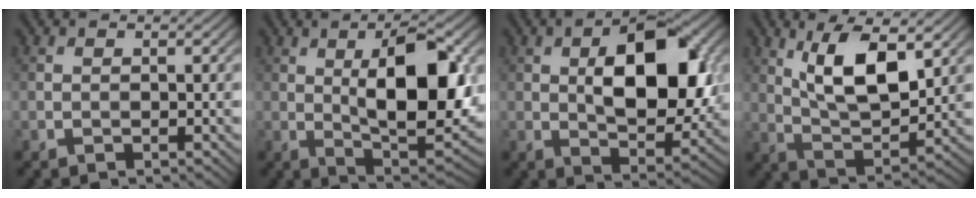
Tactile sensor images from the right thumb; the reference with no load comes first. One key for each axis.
{"total": 13.4, "fx": 1.9, "fy": 5.4, "fz": 12.1, "tx": -0.178, "ty": -0.003, "tz": 0.029}
{"total": 12.4, "fx": 1.8, "fy": 6.4, "fz": 10.5, "tx": -0.152, "ty": 0.001, "tz": 0.030}
{"total": 10.0, "fx": 4.2, "fy": 3.9, "fz": 8.3, "tx": -0.161, "ty": -0.005, "tz": 0.082}